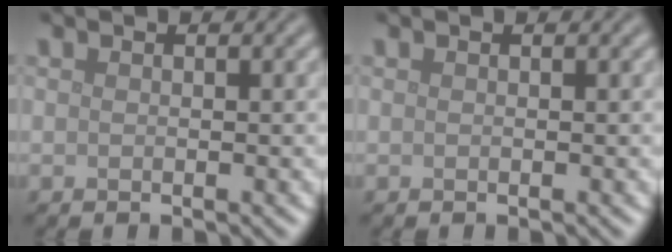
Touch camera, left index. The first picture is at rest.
{"total": 0.0}